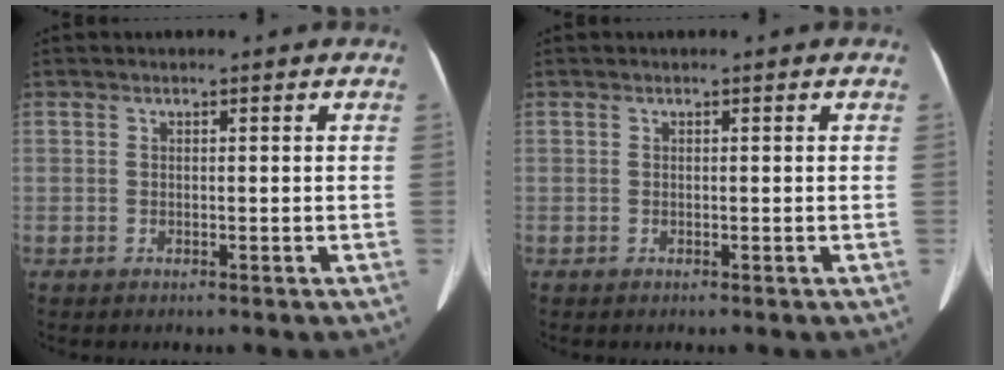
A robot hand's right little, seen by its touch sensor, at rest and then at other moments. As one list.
[{"total": 0.0}]